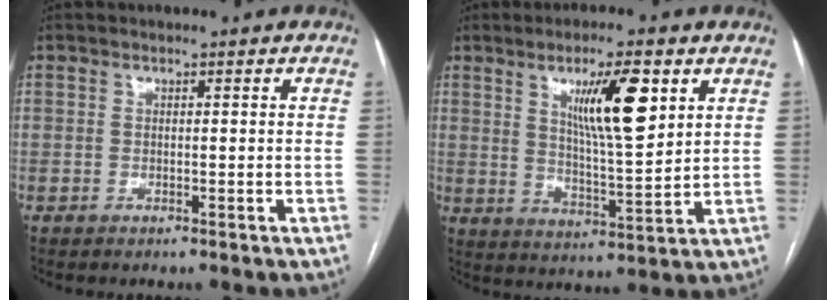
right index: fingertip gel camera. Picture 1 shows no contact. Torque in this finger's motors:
{"motor_torque": [0.74, 0.55, 0.33, 0.13]}